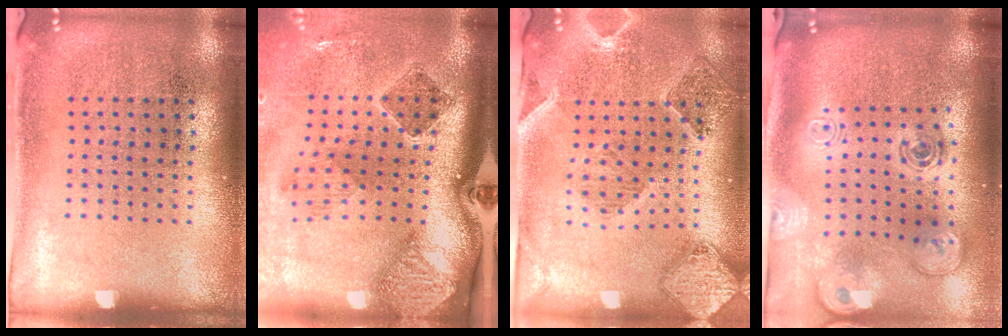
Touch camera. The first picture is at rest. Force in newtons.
{"total": 2.8, "press": 1.8, "slide": 2.1}
{"total": 1.6, "press": 1.5, "slide": 0.3}
{"total": 3.0, "press": 2.1, "slide": 2.2}